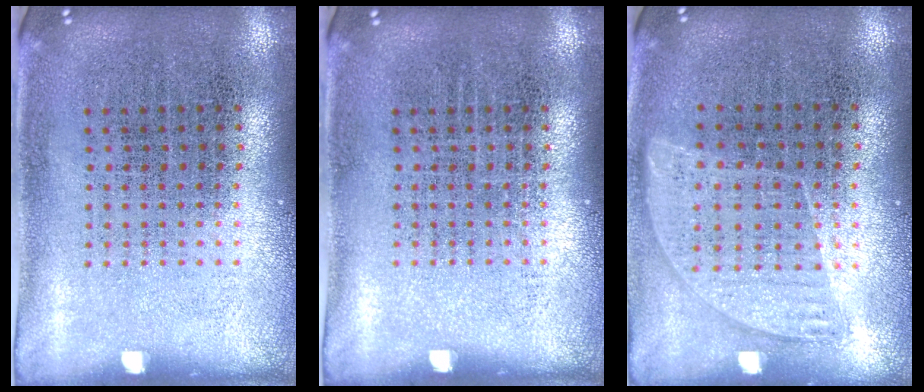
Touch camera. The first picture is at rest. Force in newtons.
{"total": 0.0}
{"total": 0.9, "press": 0.8, "slide": 0.3}